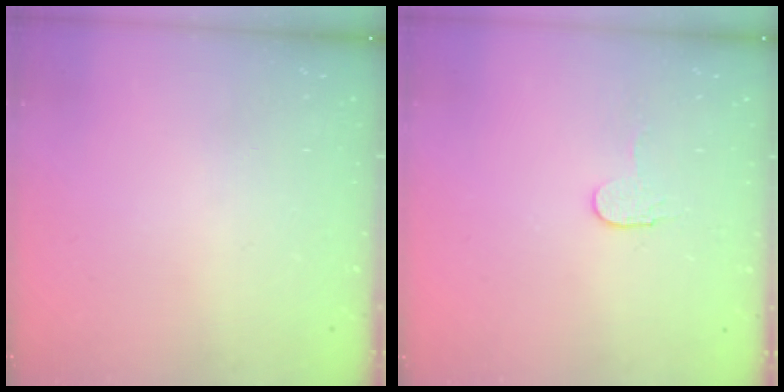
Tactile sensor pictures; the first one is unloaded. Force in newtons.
{"total": 3.5, "press": 3.5, "slide": 0.2}